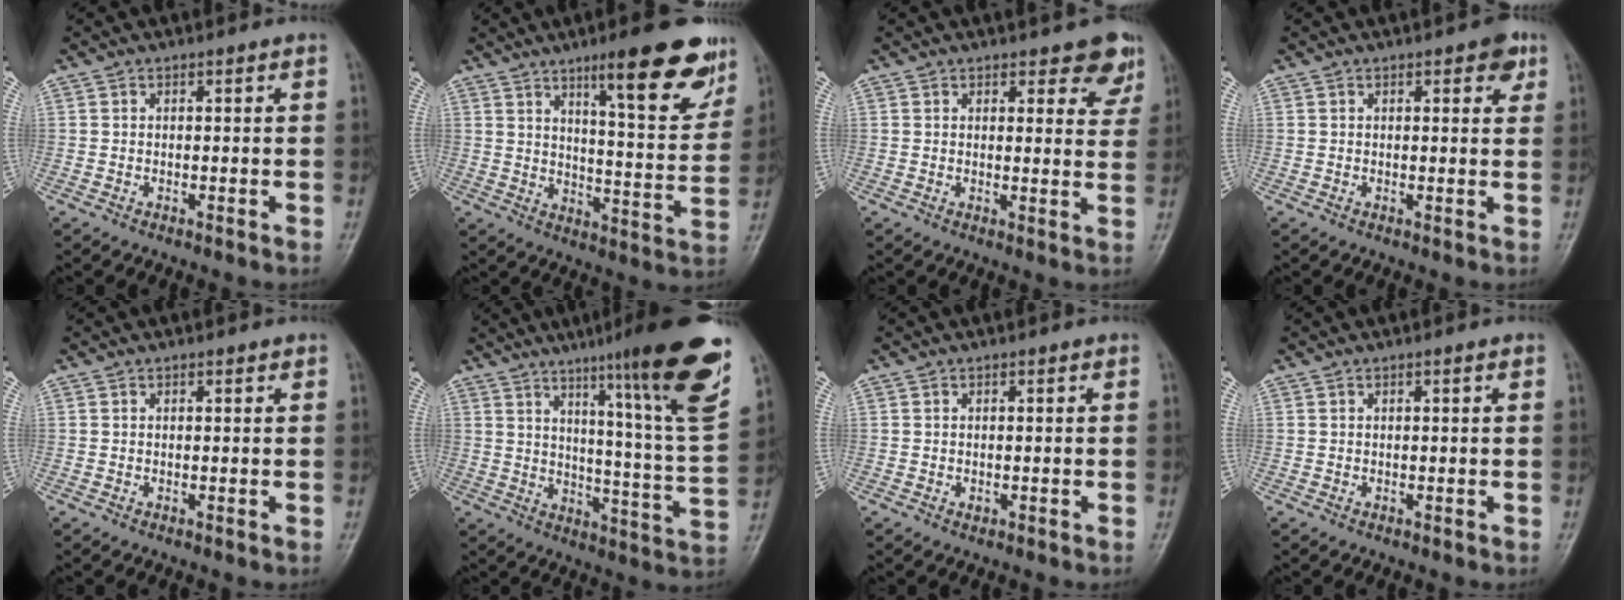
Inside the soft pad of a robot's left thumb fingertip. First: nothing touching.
{"total": 17.4, "force": [10.6, 3.9, 13.2], "torque": [-0.143, -0.059, 0.154]}
{"total": 6.0, "force": [4.6, 2.6, 2.8], "torque": [0.003, -0.028, 0.045]}
{"total": 7.2, "force": [4.1, 3.0, 5.0], "torque": [-0.027, -0.016, 0.045]}
{"total": 0.6, "force": [0.4, 0.3, 0.4], "torque": [-0.006, -0.002, 0.005]}
{"total": 22.8, "force": [13.9, 0.9, 18.0], "torque": [-0.234, -0.069, 0.198]}
{"total": 0.6, "force": [0.1, 0.4, 0.4], "torque": [-0.002, -0.001, 0.001]}
{"total": 0.7, "force": [0.3, 0.1, 0.6], "torque": [-0.011, 0.002, 0.005]}